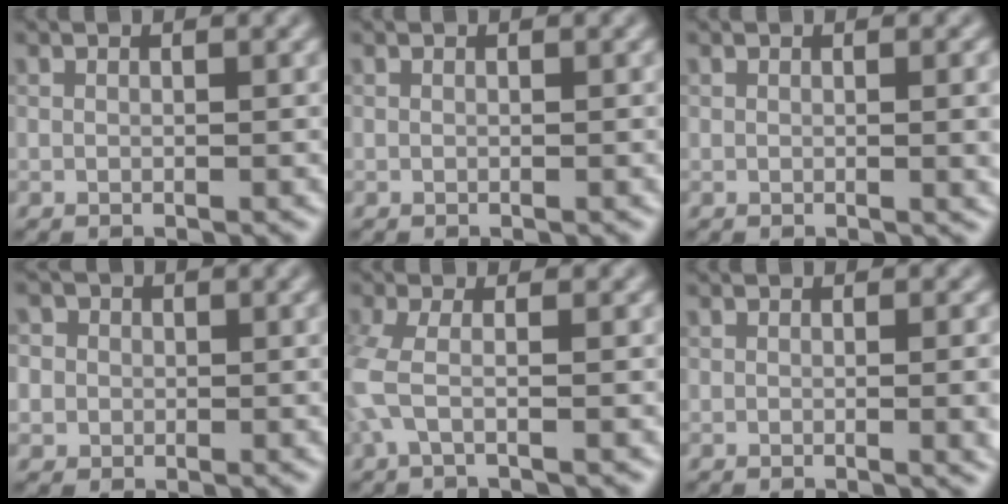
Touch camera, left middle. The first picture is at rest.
{"total": 0.0}
{"total": 2.6, "force": [0.3, 1.0, 2.4], "torque": [-0.017, 0.008, 0.011]}
{"total": 3.0, "force": [0.9, 2.7, 0.9], "torque": [-0.029, 0.022, 0.009]}
{"total": 2.2, "force": [-1.2, -0.1, 1.9], "torque": [-0.063, -0.002, -0.015]}
{"total": 3.1, "force": [-0.2, 1.3, 2.8], "torque": [-0.013, 0.014, 0.007]}